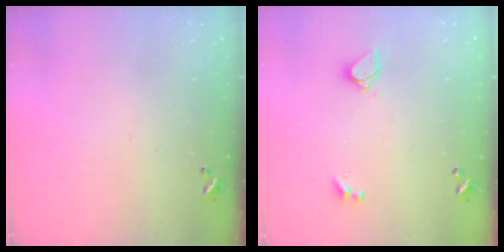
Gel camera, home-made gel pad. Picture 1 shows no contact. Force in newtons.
{"total": 1.6, "press": 1.5, "slide": 0.5}